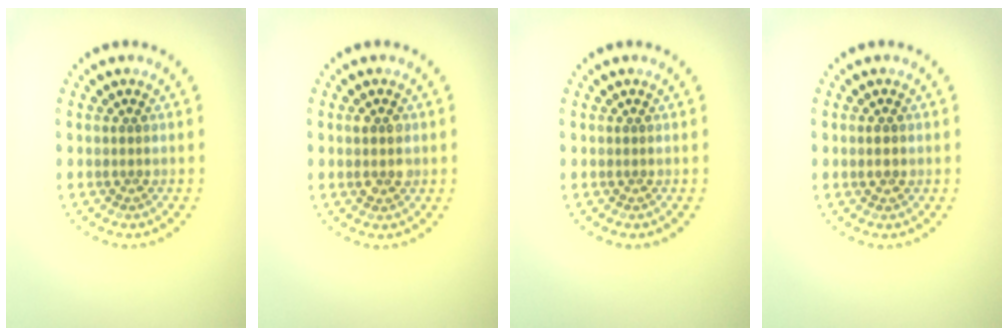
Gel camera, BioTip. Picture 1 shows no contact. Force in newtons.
{"total": 1.6, "press": 1.6, "slide": 0.2}
{"total": 0.0}
{"total": 1.5, "press": 1.5, "slide": 0.1}